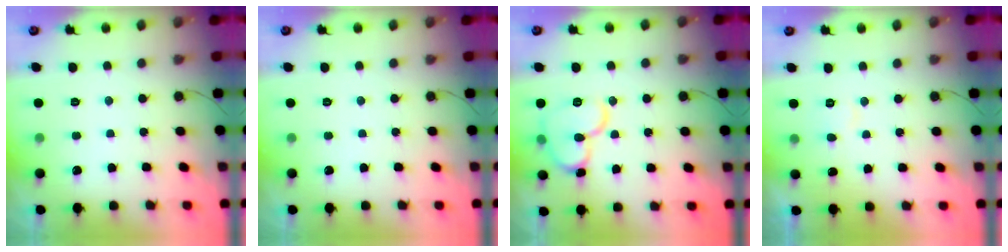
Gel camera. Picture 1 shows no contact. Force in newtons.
{"total": 0.0}
{"total": 12.6, "press": 12.5, "slide": 1.1}
{"total": 4.8, "press": 4.7, "slide": 0.4}